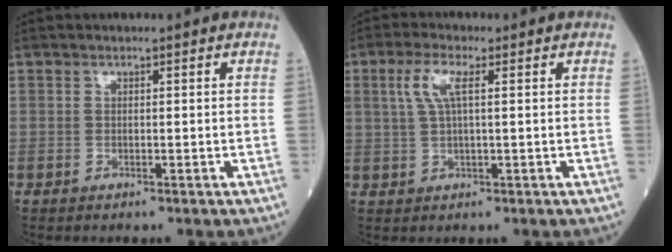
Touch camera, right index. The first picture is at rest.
{"total": 4.3, "force": [1.5, 1.0, 3.9], "torque": [-0.094, 0.015, 0.034]}